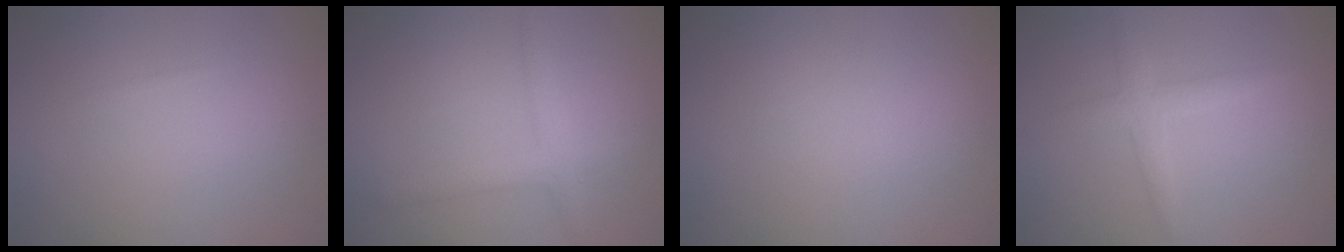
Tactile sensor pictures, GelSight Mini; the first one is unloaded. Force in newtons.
{"total": 2.1, "press": 2.1, "slide": 0.1}
{"total": 0.0}
{"total": 2.3, "press": 2.3, "slide": 0.1}